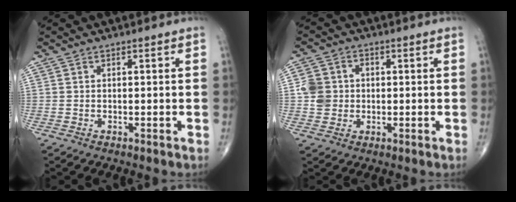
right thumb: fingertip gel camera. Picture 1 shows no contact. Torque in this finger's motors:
{"motor_torque": [0.52, 1.51, 0.51, 0.05, 0.06]}